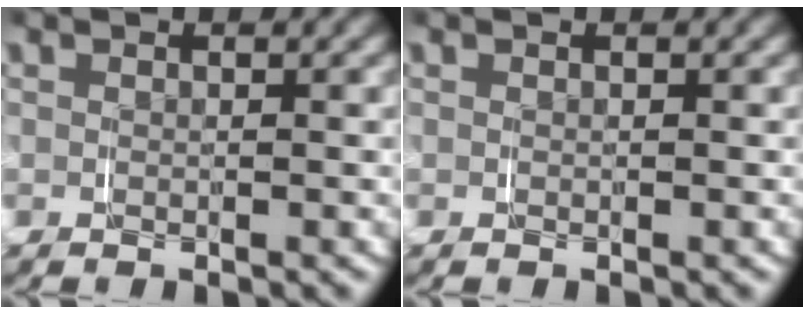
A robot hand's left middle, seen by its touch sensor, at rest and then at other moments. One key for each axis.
{"total": 0.0}